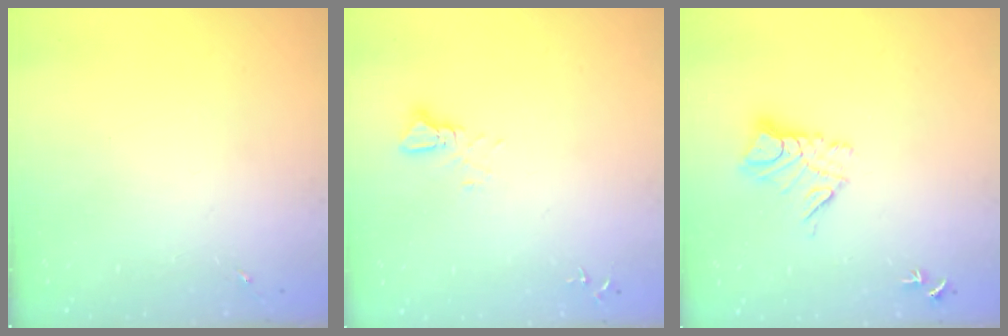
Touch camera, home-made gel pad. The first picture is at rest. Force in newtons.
{"total": 2.5, "press": 2.5, "slide": 0.1}
{"total": 9.8, "press": 9.8, "slide": 0.9}